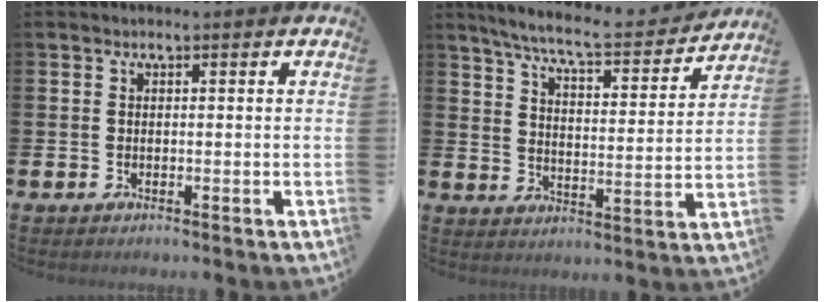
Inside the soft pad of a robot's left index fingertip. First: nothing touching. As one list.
[{"total": 7.4, "force": [6.7, 0.7, 3.1], "torque": [-0.083, -0.045, 0.111]}]